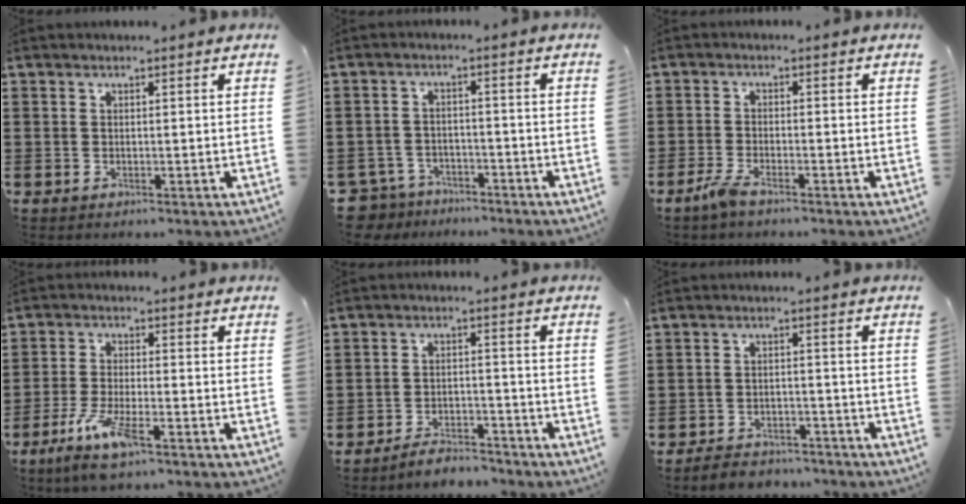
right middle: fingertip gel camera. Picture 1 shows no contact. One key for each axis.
{"total": 4.1, "fx": -4.0, "fy": 1.1, "fz": 0.2, "tx": -0.032, "ty": -0.005, "tz": -0.090}
{"total": 2.8, "fx": -1.9, "fy": 0.5, "fz": 2.0, "tx": -0.055, "ty": -0.005, "tz": -0.042}
{"total": 7.1, "fx": -4.2, "fy": 1.4, "fz": 5.5, "tx": -0.118, "ty": -0.014, "tz": -0.076}
{"total": 4.2, "fx": -4.1, "fy": 0.5, "fz": 0.2, "tx": -0.008, "ty": 0.007, "tz": -0.085}
{"total": 3.3, "fx": -3.3, "fy": 0.5, "fz": 0.1, "tx": -0.009, "ty": 0.003, "tz": -0.069}